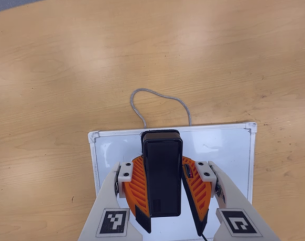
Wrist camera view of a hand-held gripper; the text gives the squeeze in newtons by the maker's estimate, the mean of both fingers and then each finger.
{"total": 9.9, "left": 10.1, "right": 9.6}